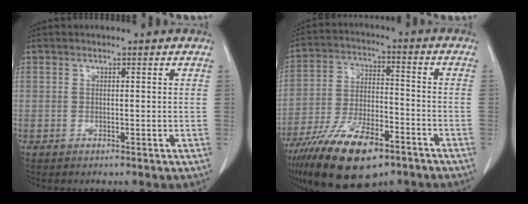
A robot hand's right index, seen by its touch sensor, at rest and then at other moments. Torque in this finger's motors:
{"motor_torque": [0.54, -0.37, 0.49, 0.16]}